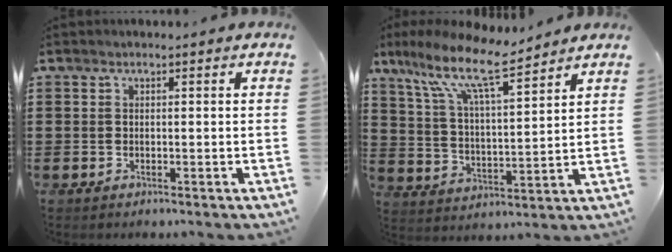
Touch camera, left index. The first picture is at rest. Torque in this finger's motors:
{"motor_torque": [2.14, 0.00, 0.37, 0.11]}